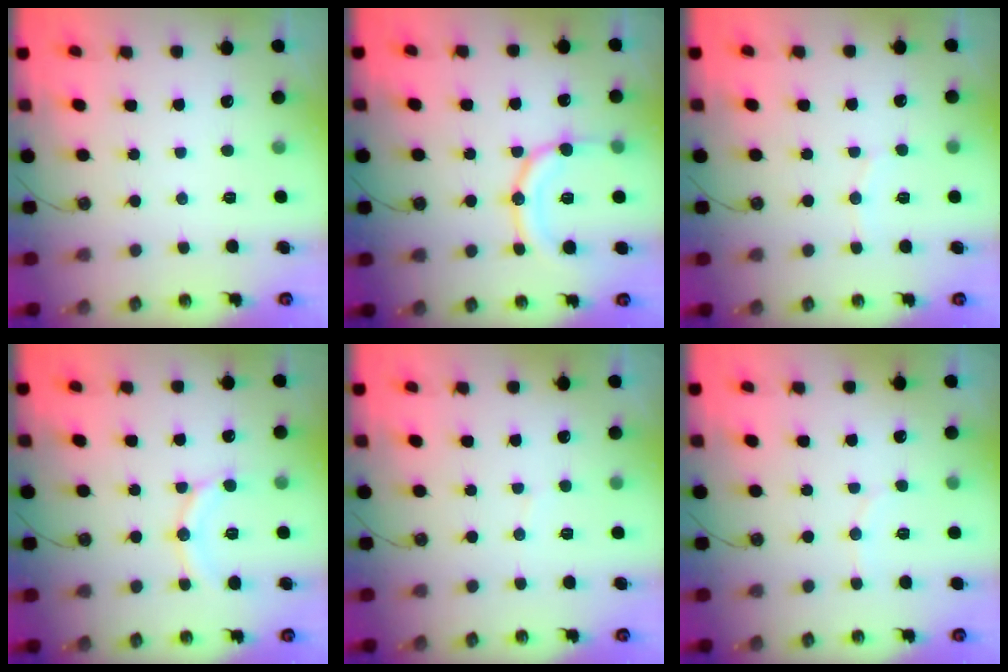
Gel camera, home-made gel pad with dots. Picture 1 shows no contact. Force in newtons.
{"total": 16.7, "press": 16.4, "slide": 2.8}
{"total": 5.3, "press": 5.2, "slide": 0.7}
{"total": 11.1, "press": 11.1, "slide": 1.1}
{"total": 2.8, "press": 2.8, "slide": 0.2}
{"total": 4.9, "press": 4.7, "slide": 1.4}